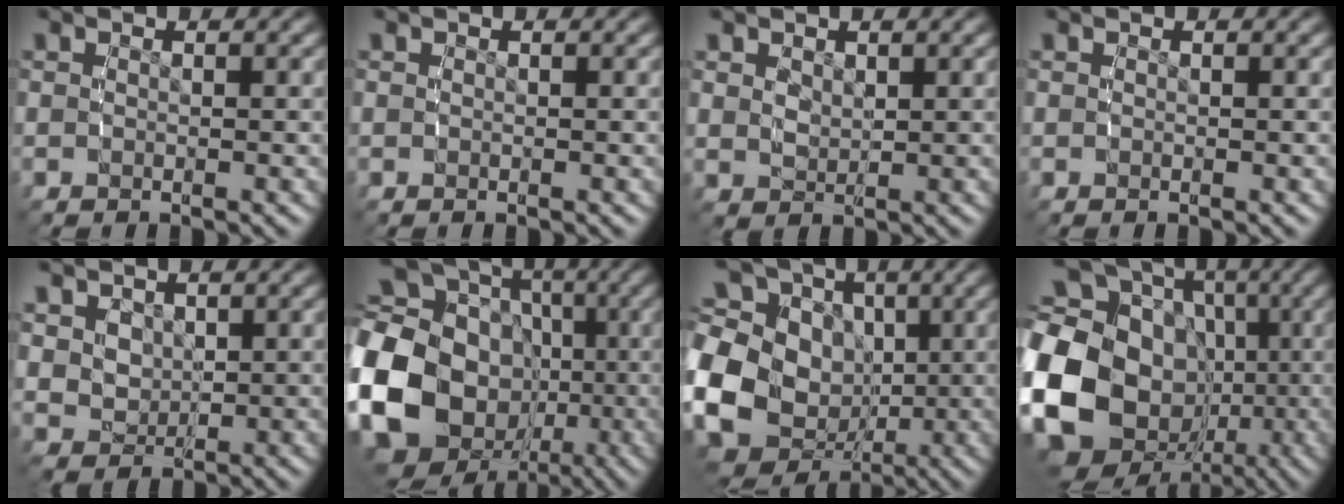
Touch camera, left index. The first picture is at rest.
{"total": 0.0}
{"total": 1.9, "force": [0.9, 1.4, 1.1], "torque": [-0.029, -0.014, 0.028]}
{"total": 0.0}
{"total": 5.3, "force": [1.4, 4.5, 2.4], "torque": [-0.071, -0.026, 0.036]}
{"total": 21.9, "force": [-2.7, 19.4, 9.9], "torque": [-0.258, -0.065, -0.047]}
{"total": 19.4, "force": [-0.5, 16.8, 9.8], "torque": [-0.216, -0.053, -0.007]}
{"total": 20.7, "force": [-1.9, 17.6, 10.7], "torque": [-0.256, -0.064, -0.026]}